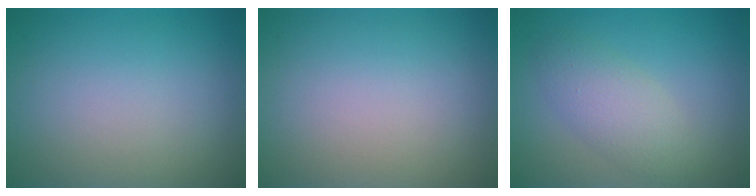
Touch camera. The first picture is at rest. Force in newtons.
{"total": 0.0}
{"total": 3.3, "press": 3.3, "slide": 0.3}